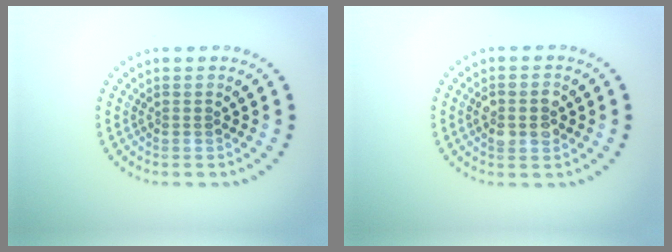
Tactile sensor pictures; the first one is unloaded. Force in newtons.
{"total": 3.0, "press": 2.9, "slide": 0.2}